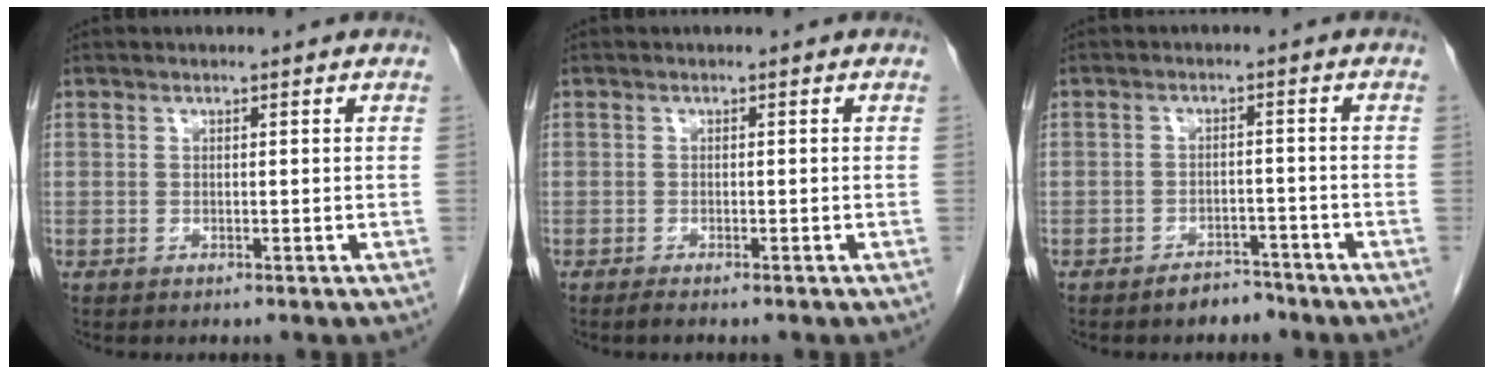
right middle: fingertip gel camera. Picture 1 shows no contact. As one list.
[{"total": 1.8, "force": [-1.4, 0.2, 1.1], "torque": [-0.018, -0.004, -0.018]}, {"total": 3.3, "force": [-2.7, 1.5, 0.9], "torque": [-0.013, 0.006, -0.038]}]